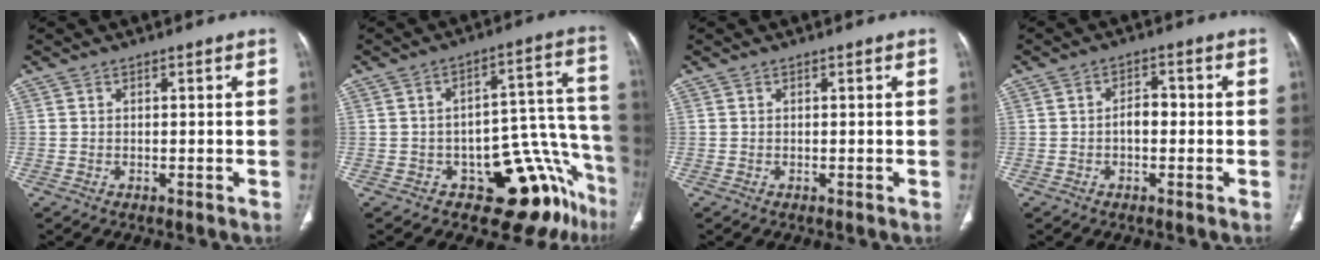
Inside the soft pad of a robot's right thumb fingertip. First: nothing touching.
{"total": 15.0, "force": [-10.1, 6.3, 9.2], "torque": [-0.032, 0.117, -0.138]}
{"total": 0.0}
{"total": 3.2, "force": [-0.6, 2.1, 2.4], "torque": [-0.028, 0.015, -0.014]}